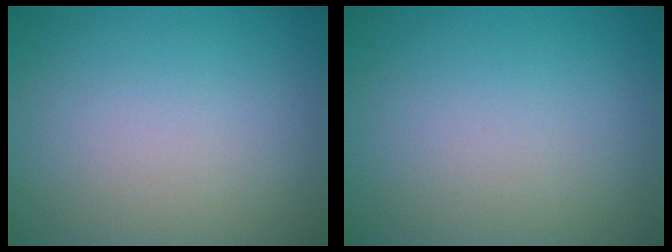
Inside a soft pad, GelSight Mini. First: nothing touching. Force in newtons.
{"total": 0.0}